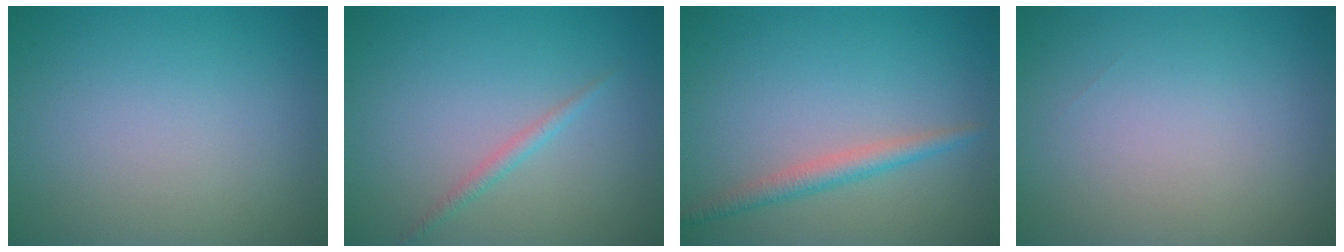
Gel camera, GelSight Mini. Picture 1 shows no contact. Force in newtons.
{"total": 1.1, "press": 1.1, "slide": 0.0}
{"total": 2.2, "press": 2.1, "slide": 0.0}
{"total": 0.0}